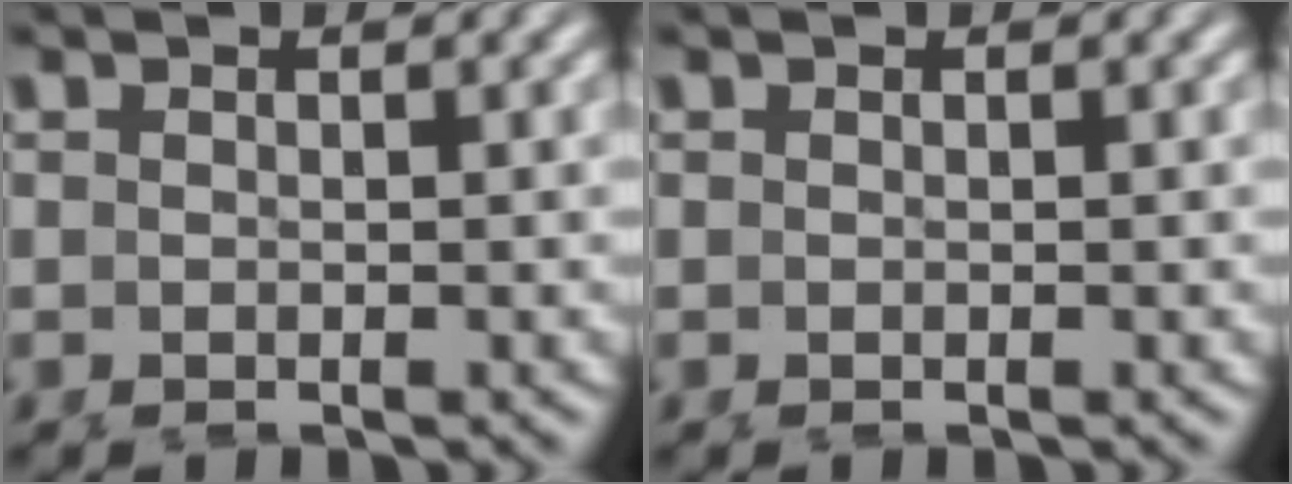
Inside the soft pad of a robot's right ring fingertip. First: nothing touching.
{"total": 0.0}